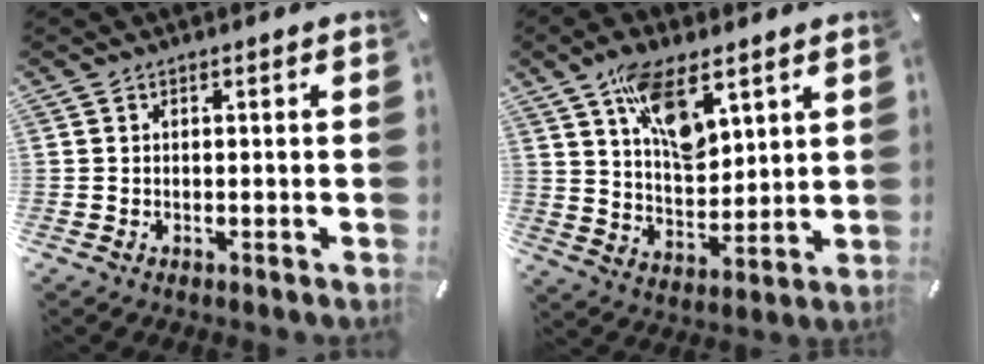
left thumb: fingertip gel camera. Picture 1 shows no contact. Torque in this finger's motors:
{"motor_torque": [2.24, 2.19, 1.38, -1.39, 0.51]}